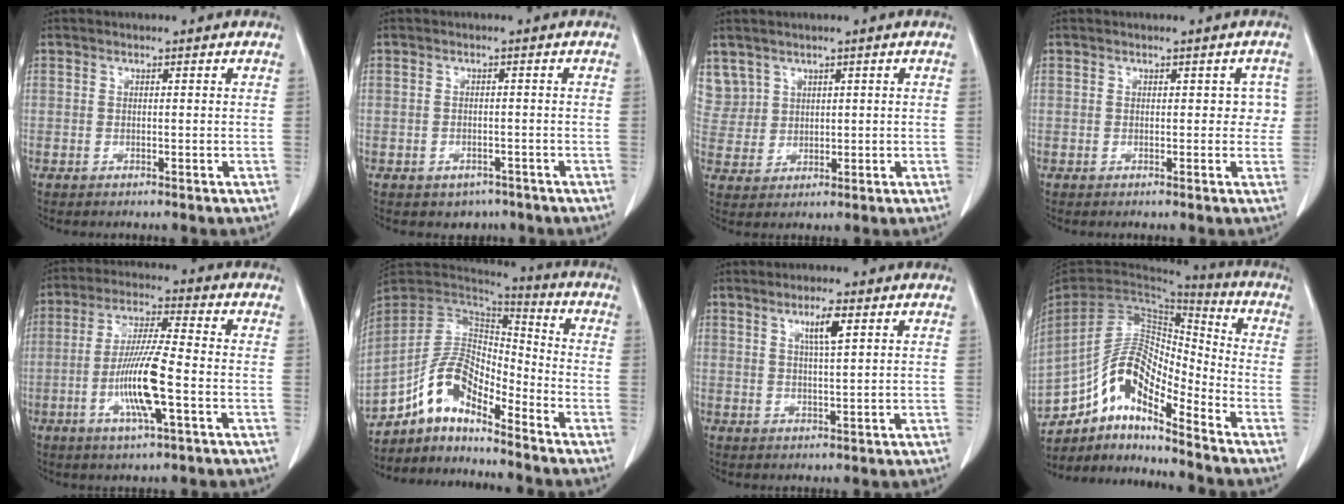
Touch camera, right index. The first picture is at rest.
{"total": 2.8, "force": [-1.9, 1.9, 0.7], "torque": [-0.006, 0.006, -0.018]}
{"total": 5.2, "force": [3.1, 4.3, -0.1], "torque": [0.006, 0.011, 0.069]}
{"total": 2.2, "force": [0.3, 1.6, 1.5], "torque": [-0.003, 0.018, 0.000]}
{"total": 10.9, "force": [-3.0, 0.6, 10.5], "torque": [-0.204, -0.009, -0.059]}
{"total": 10.5, "force": [-8.1, 3.7, 5.6], "torque": [-0.111, 0.045, -0.151]}
{"total": 3.8, "force": [1.8, 0.1, 3.4], "torque": [-0.059, -0.002, 0.032]}
{"total": 13.4, "force": [-9.3, 3.9, 8.8], "torque": [-0.168, 0.038, -0.167]}